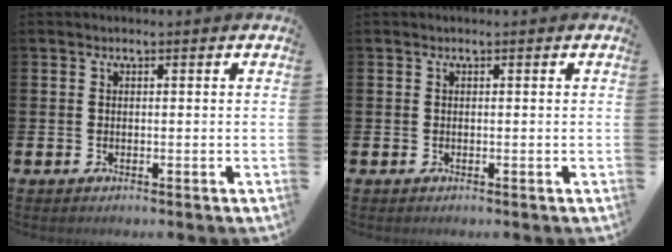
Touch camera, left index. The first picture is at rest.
{"total": 0.0}